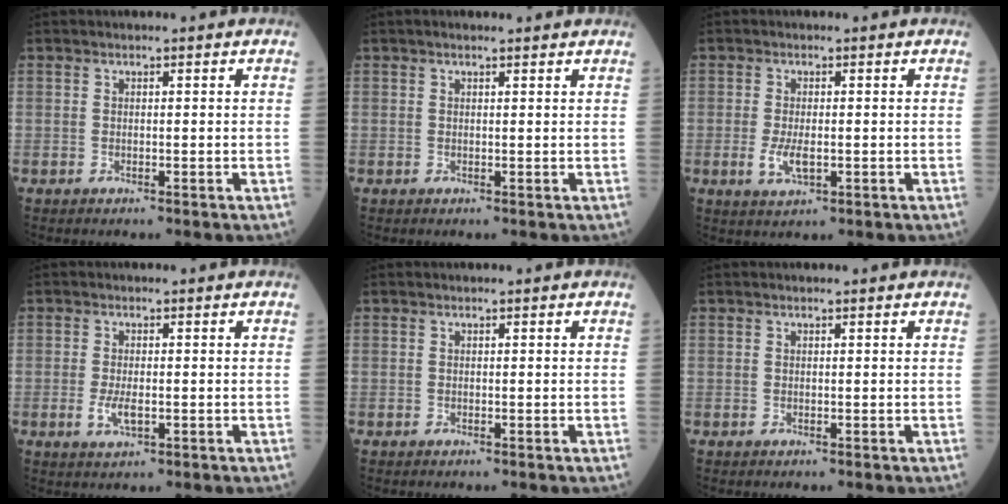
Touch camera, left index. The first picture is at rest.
{"total": 2.5, "force": [2.1, 0.3, 1.2], "torque": [-0.018, 0.018, 0.024]}
{"total": 3.4, "force": [-0.8, 1.3, 3.1], "torque": [-0.069, -0.008, -0.011]}
{"total": 2.9, "force": [-0.7, 1.1, 2.6], "torque": [-0.059, -0.007, -0.011]}
{"total": 0.0}
{"total": 0.5, "force": [0.5, 0.0, 0.2], "torque": [-0.007, 0.002, 0.007]}